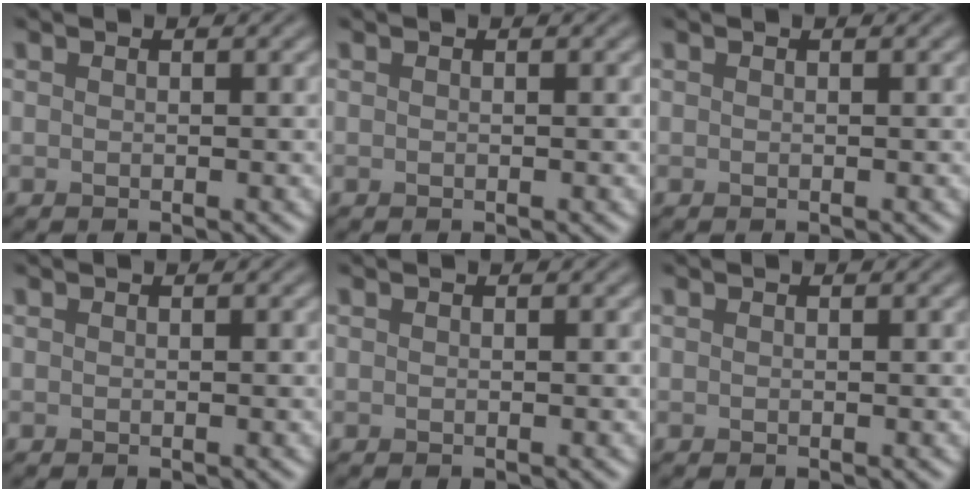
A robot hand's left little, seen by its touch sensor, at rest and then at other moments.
{"total": 0.0}
{"total": 0.0}
{"total": 0.0}
{"total": 0.0}
{"total": 0.0}